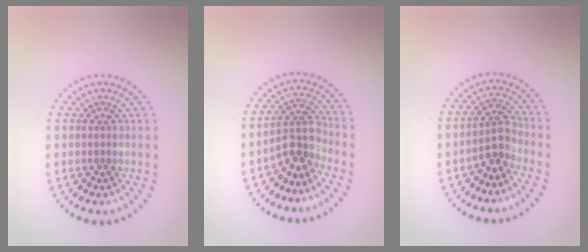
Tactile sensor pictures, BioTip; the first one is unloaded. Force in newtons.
{"total": 3.1, "press": 2.3, "slide": 2.1}
{"total": 2.4, "press": 1.9, "slide": 1.5}